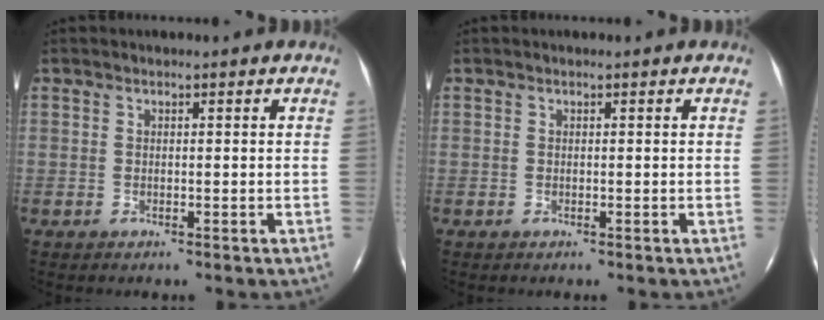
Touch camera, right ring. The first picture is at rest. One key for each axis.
{"total": 0.0}